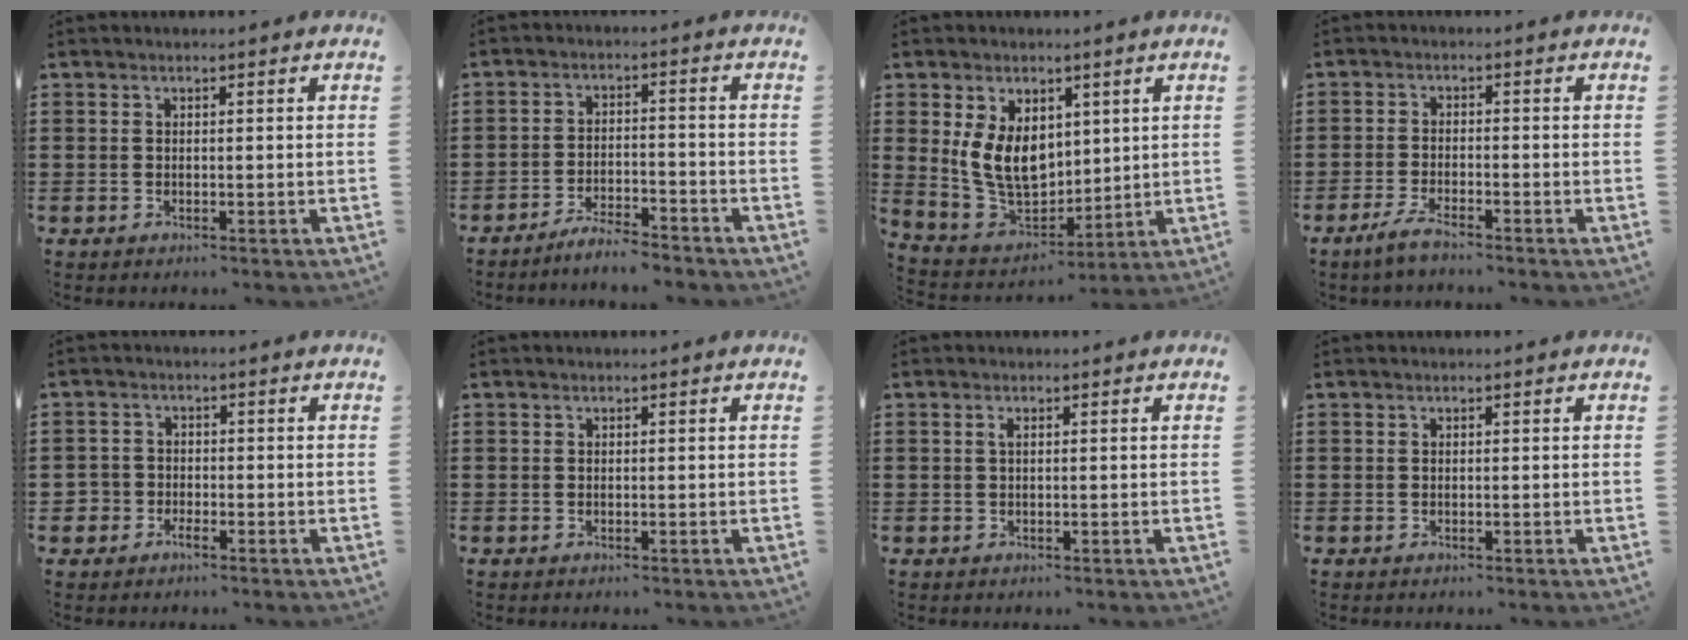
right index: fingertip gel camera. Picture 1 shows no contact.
{"total": 4.2, "force": [-4.1, 0.1, 1.0], "torque": [-0.019, 0.005, -0.083]}
{"total": 9.4, "force": [2.2, 6.8, 6.1], "torque": [-0.150, 0.002, 0.041]}
{"total": 2.9, "force": [-2.4, 0.3, 1.5], "torque": [-0.033, 0.002, -0.048]}
{"total": 2.5, "force": [-1.8, 1.6, 0.4], "torque": [-0.015, 0.002, -0.041]}
{"total": 0.0}
{"total": 0.7, "force": [0.1, 0.1, 0.7], "torque": [-0.014, 0.000, 0.002]}
{"total": 0.0}